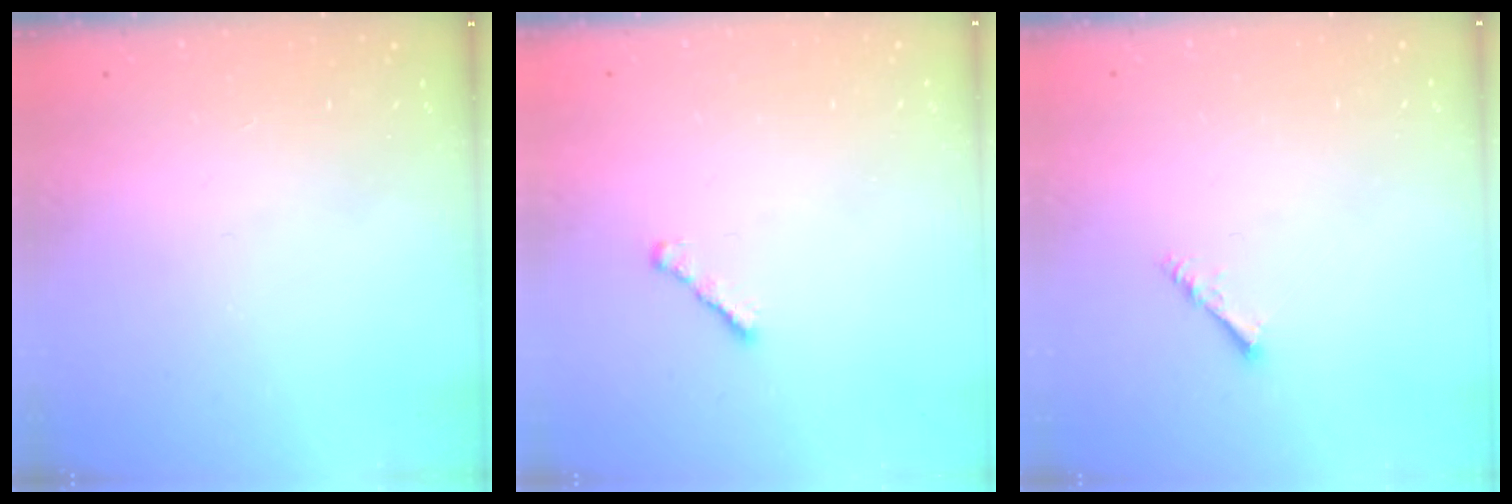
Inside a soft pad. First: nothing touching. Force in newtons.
{"total": 2.4, "press": 2.3, "slide": 0.6}
{"total": 1.6, "press": 1.5, "slide": 0.3}